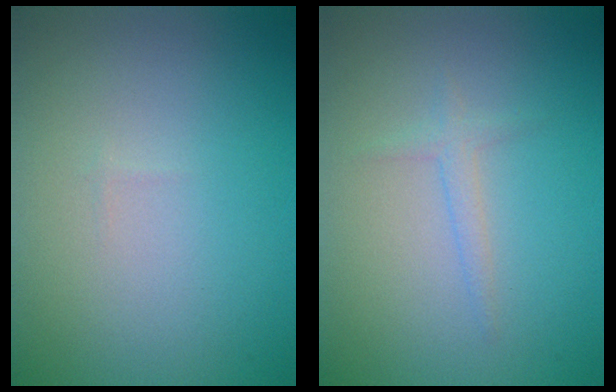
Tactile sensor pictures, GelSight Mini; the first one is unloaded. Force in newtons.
{"total": 1.2, "press": 1.2, "slide": 0.1}